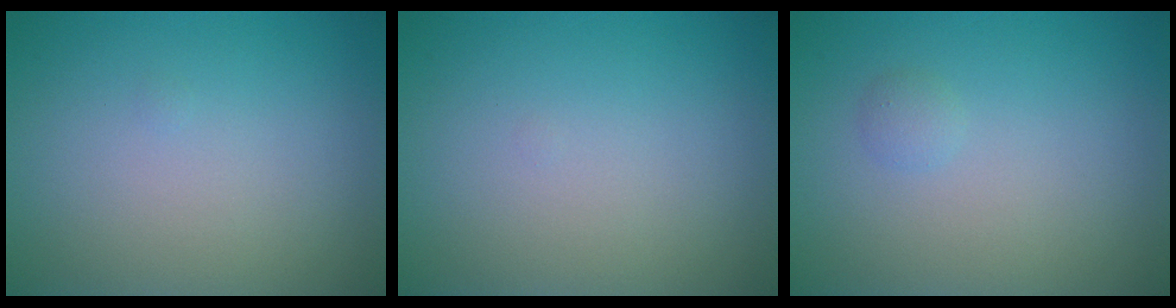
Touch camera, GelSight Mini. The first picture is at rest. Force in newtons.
{"total": 0.0}
{"total": 0.8, "press": 0.8, "slide": 0.0}